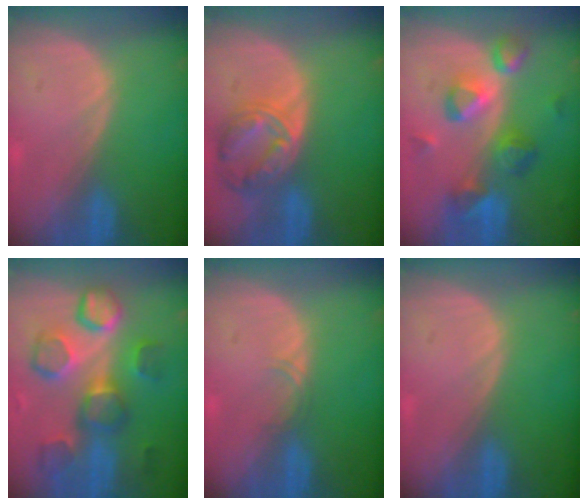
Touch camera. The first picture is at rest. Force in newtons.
{"total": 8.2, "press": 7.1, "slide": 4.2}
{"total": 9.4, "press": 8.1, "slide": 4.7}
{"total": 9.9, "press": 9.8, "slide": 1.6}
{"total": 1.1, "press": 1.1, "slide": 0.1}
{"total": 0.0}